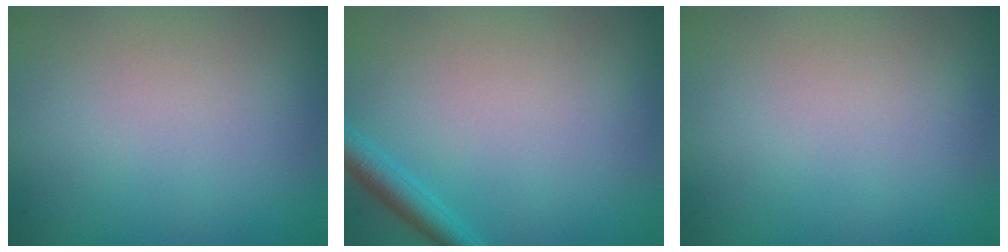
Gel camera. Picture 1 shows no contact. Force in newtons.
{"total": 2.0, "press": 2.0, "slide": 0.2}
{"total": 0.0}